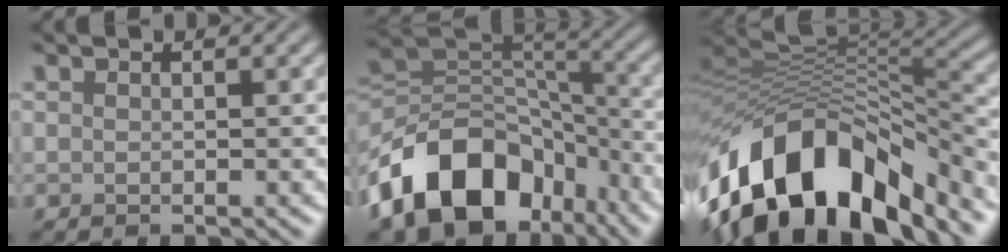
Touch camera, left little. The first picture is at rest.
{"total": 13.7, "force": [-7.6, 9.0, 7.0], "torque": [-0.125, 0.012, -0.143]}
{"total": 14.0, "force": [-7.9, 7.5, 8.8], "torque": [-0.157, 0.026, -0.149]}